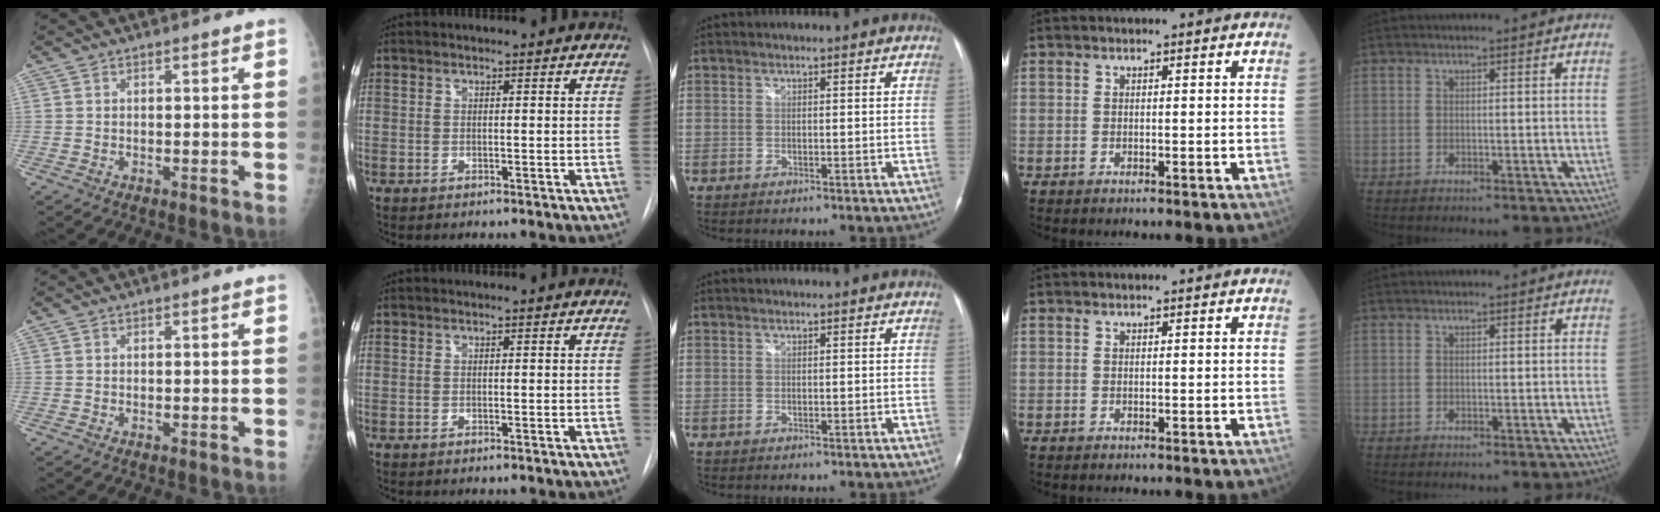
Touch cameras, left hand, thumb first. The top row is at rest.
{}